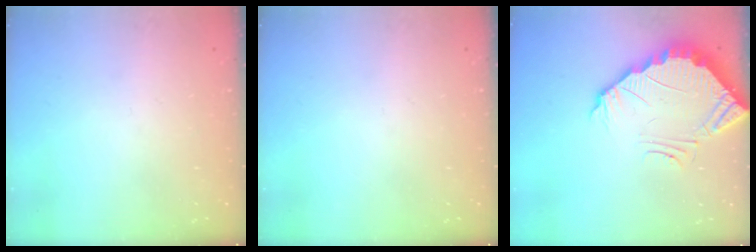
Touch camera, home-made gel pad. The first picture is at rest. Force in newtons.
{"total": 0.0}
{"total": 3.8, "press": 3.8, "slide": 0.2}